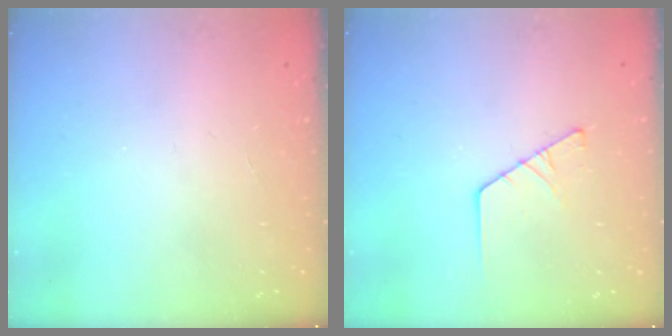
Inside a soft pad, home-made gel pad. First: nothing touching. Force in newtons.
{"total": 2.5, "press": 2.5, "slide": 0.3}